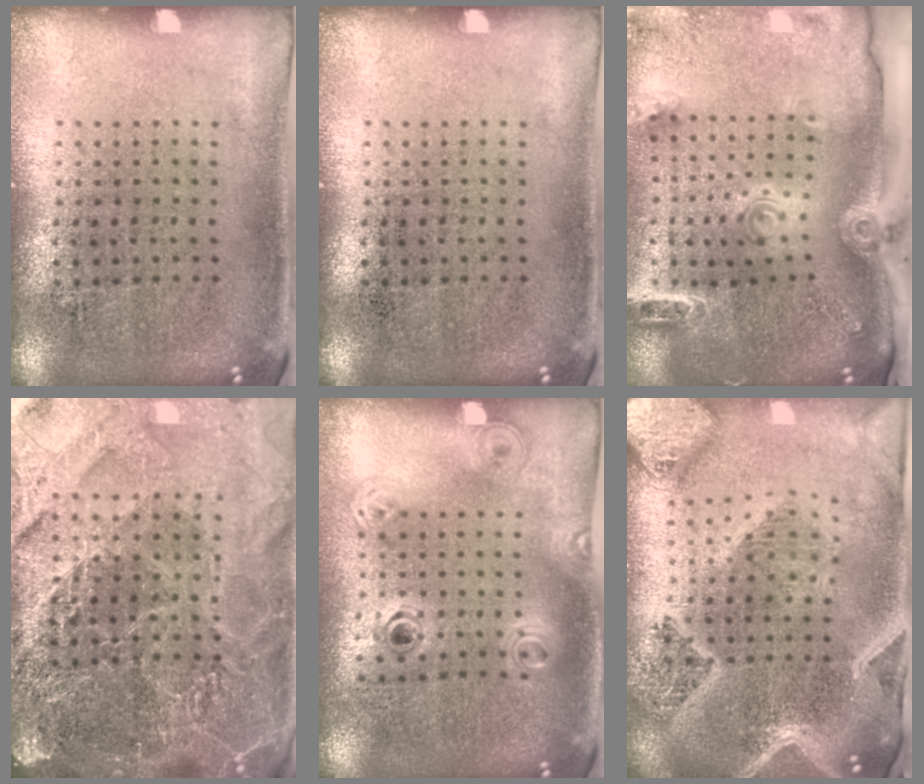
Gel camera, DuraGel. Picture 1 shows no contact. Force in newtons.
{"total": 0.0}
{"total": 2.8, "press": 2.1, "slide": 1.9}
{"total": 5.5, "press": 4.9, "slide": 2.5}
{"total": 1.2, "press": 1.1, "slide": 0.5}
{"total": 3.4, "press": 2.8, "slide": 1.9}